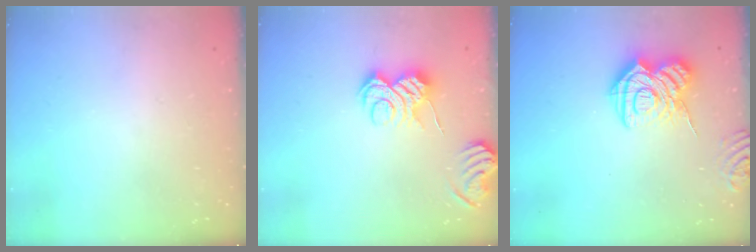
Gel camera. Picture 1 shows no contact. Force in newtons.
{"total": 8.7, "press": 8.7, "slide": 0.6}
{"total": 14.9, "press": 14.8, "slide": 1.4}